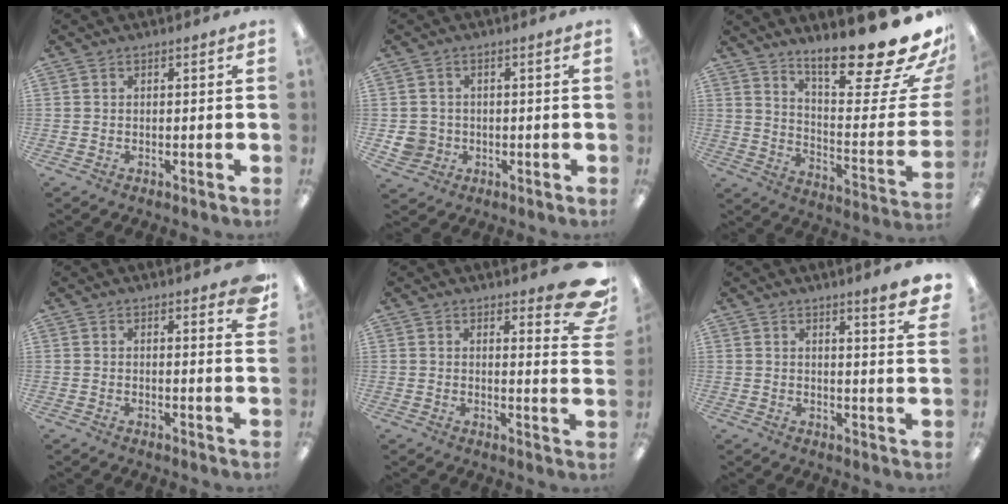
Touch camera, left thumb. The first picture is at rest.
{"total": 4.6, "force": [-0.5, 4.5, 1.0], "torque": [-0.023, 0.007, -0.009]}
{"total": 21.7, "force": [17.2, 3.7, 12.8], "torque": [-0.175, -0.140, 0.273]}
{"total": 3.9, "force": [2.9, 0.9, 2.5], "torque": [-0.023, -0.019, 0.044]}
{"total": 10.1, "force": [6.7, 3.3, 6.9], "torque": [-0.072, -0.045, 0.112]}
{"total": 5.4, "force": [4.3, 0.2, 3.3], "torque": [-0.042, -0.033, 0.067]}